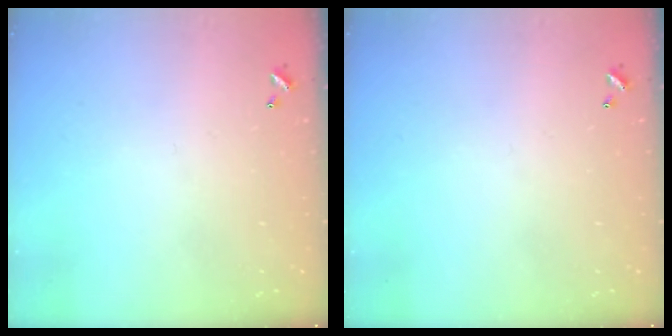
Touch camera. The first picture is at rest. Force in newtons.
{"total": 0.0}